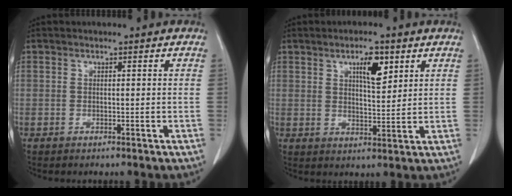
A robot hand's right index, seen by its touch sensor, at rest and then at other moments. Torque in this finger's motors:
{"motor_torque": [0.17, 0.21, 0.09, 0.03]}